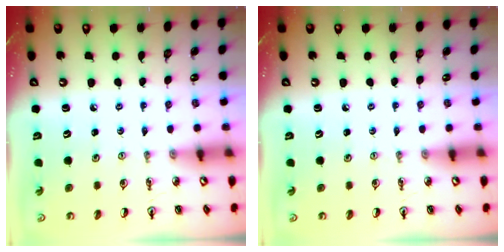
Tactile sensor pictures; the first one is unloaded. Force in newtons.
{"total": 0.0}